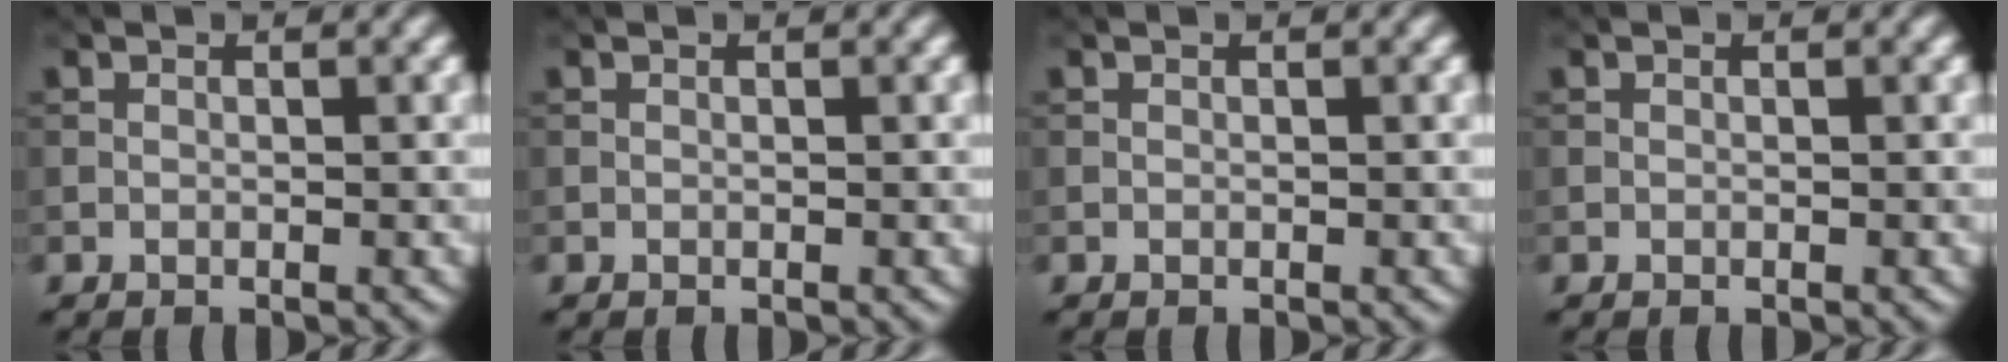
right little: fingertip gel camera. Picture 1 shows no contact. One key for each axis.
{"total": 0.0}
{"total": 0.0}
{"total": 0.0}